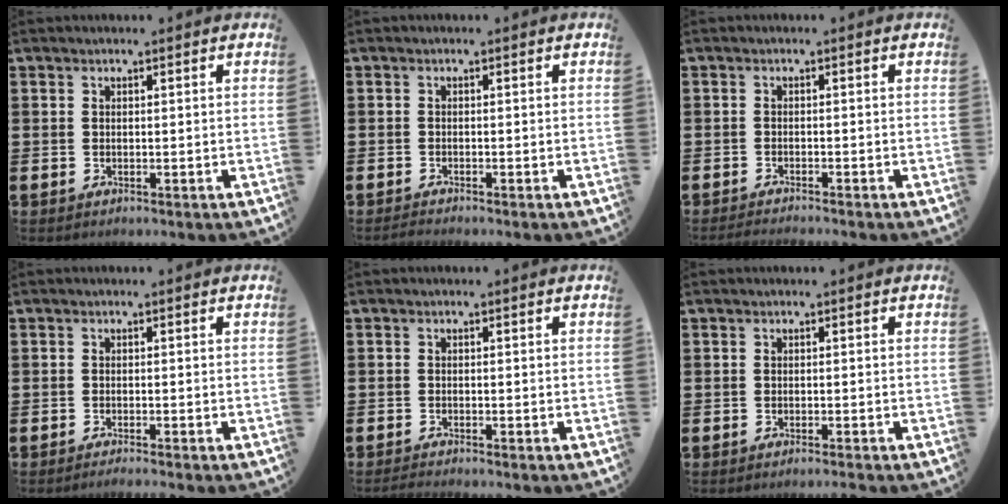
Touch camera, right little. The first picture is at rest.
{"total": 0.7, "force": [-0.7, 0.0, 0.3], "torque": [-0.006, -0.002, -0.013]}
{"total": 1.0, "force": [-1.0, -0.2, 0.2], "torque": [-0.003, -0.002, -0.019]}
{"total": 0.7, "force": [-0.6, -0.1, 0.3], "torque": [-0.004, -0.003, -0.012]}
{"total": 0.9, "force": [-0.8, -0.1, 0.4], "torque": [-0.006, -0.001, -0.016]}
{"total": 0.6, "force": [-0.5, -0.1, 0.2], "torque": [-0.002, -0.003, -0.010]}